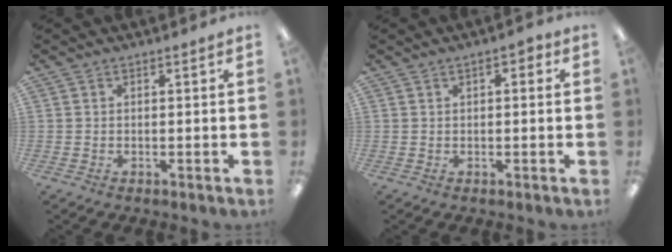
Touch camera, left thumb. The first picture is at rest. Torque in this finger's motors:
{"motor_torque": [-0.19, -0.04, -0.15, -0.22, -0.01]}